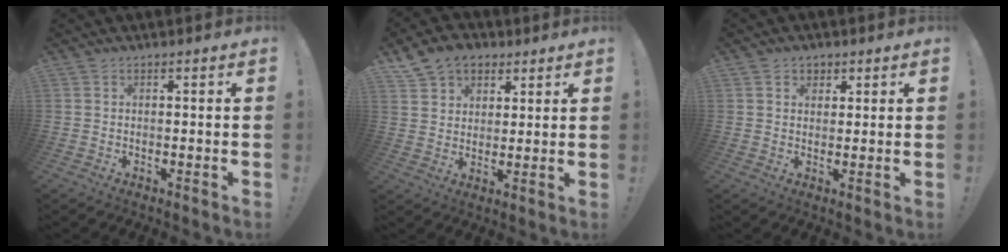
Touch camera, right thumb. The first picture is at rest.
{"total": 9.7, "force": [5.8, 7.2, 3.0], "torque": [-0.047, -0.029, 0.115]}
{"total": 3.2, "force": [1.6, 2.7, 0.8], "torque": [-0.004, -0.005, 0.027]}